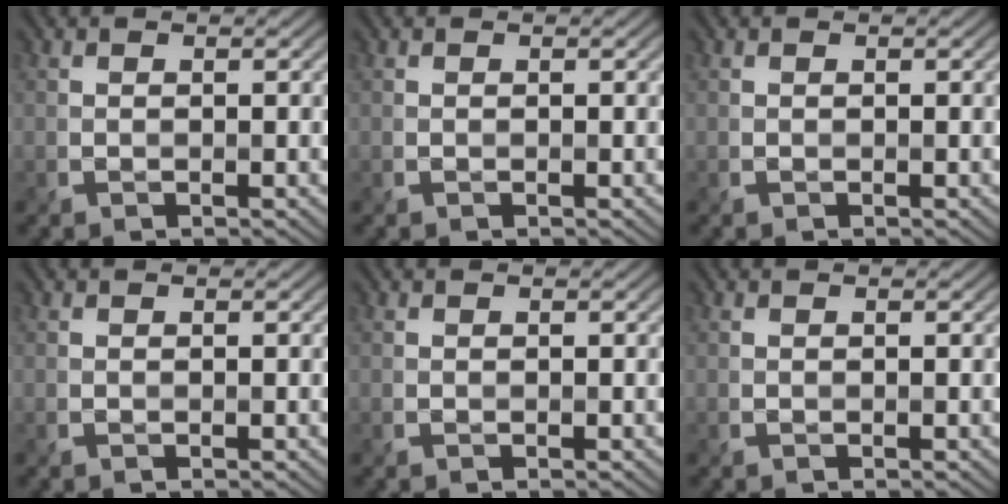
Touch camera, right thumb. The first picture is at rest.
{"total": 0.0}
{"total": 0.0}
{"total": 0.0}
{"total": 0.0}
{"total": 0.0}